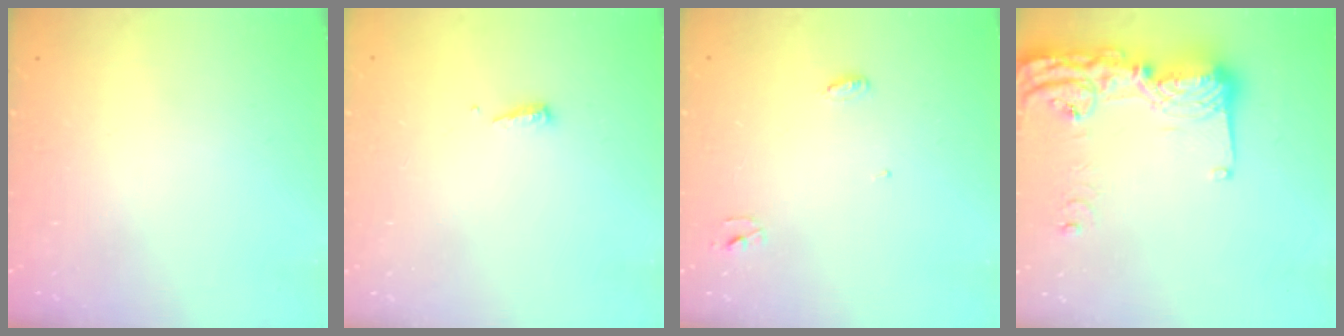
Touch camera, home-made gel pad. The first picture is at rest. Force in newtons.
{"total": 5.3, "press": 5.3, "slide": 0.5}
{"total": 3.4, "press": 3.4, "slide": 0.3}
{"total": 20.3, "press": 20.2, "slide": 2.3}